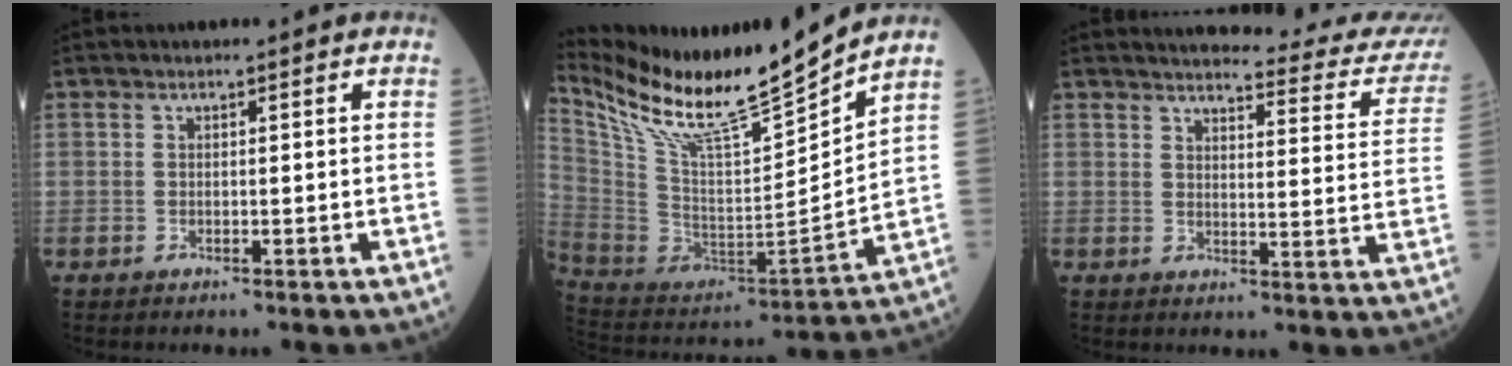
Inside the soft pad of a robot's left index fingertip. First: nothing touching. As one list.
[{"total": 18.3, "force": [16.1, 0.2, 8.8], "torque": [-0.178, -0.030, 0.301]}, {"total": 18.9, "force": [18.1, 1.2, 5.2], "torque": [-0.056, -0.086, 0.188]}]